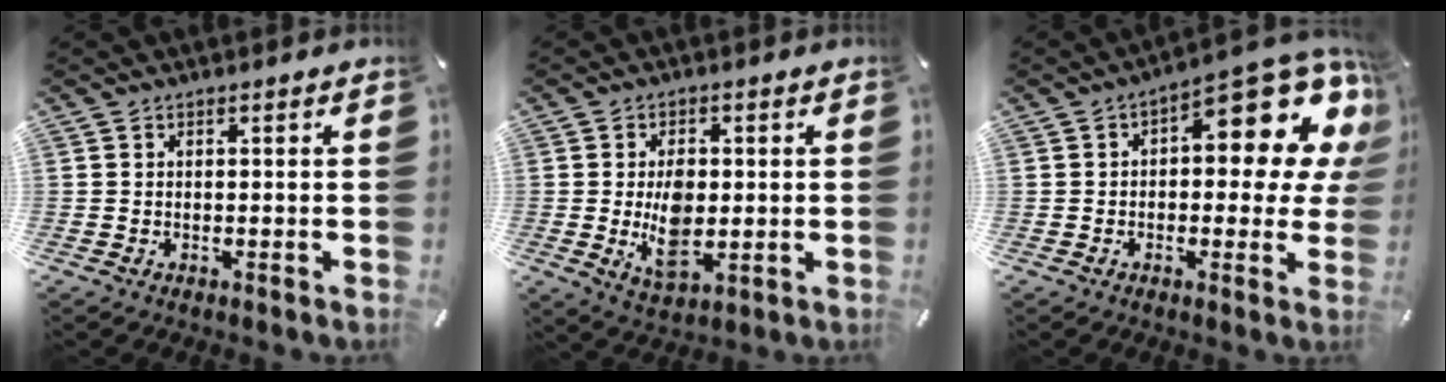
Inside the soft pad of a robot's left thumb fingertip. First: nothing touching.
{"total": 8.0, "force": [-0.2, 4.8, 6.4], "torque": [-0.112, -0.006, -0.005]}
{"total": 14.1, "force": [6.7, 5.9, 10.9], "torque": [-0.131, -0.072, 0.107]}